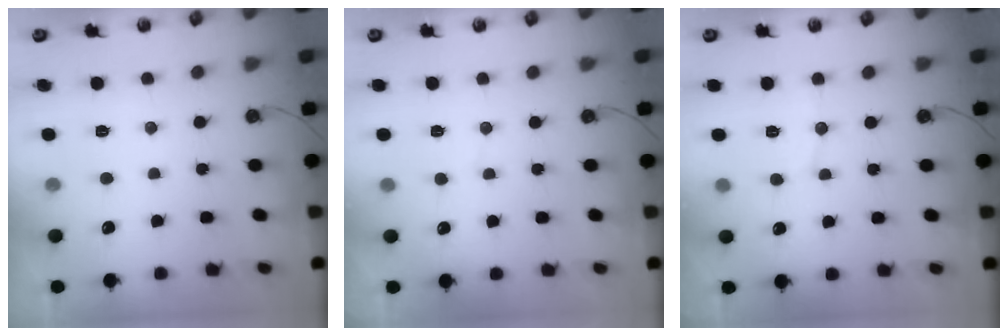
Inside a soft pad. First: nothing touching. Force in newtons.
{"total": 2.9, "press": 2.9, "slide": 0.2}
{"total": 3.8, "press": 3.8, "slide": 0.1}